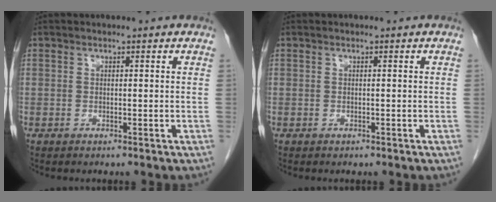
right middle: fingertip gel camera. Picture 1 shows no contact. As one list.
[{"total": 0.0}]